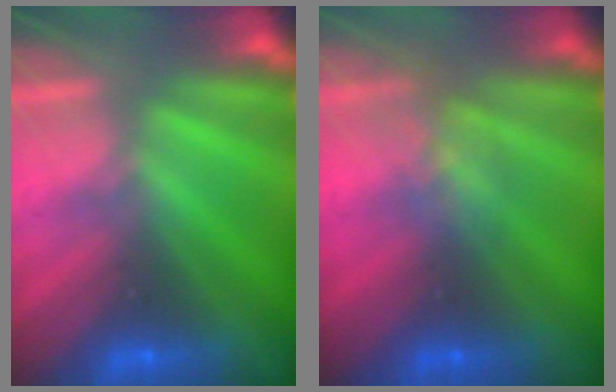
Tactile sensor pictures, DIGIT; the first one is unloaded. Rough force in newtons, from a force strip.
{"total": 2.8}